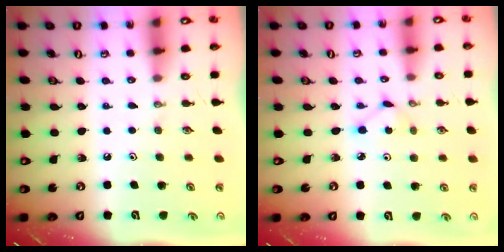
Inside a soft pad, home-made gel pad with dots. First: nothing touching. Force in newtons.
{"total": 3.2, "press": 3.2, "slide": 0.3}